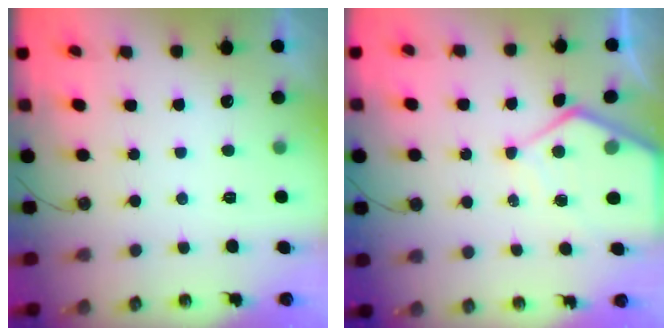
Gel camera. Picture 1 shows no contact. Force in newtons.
{"total": 7.9, "press": 7.9, "slide": 0.8}